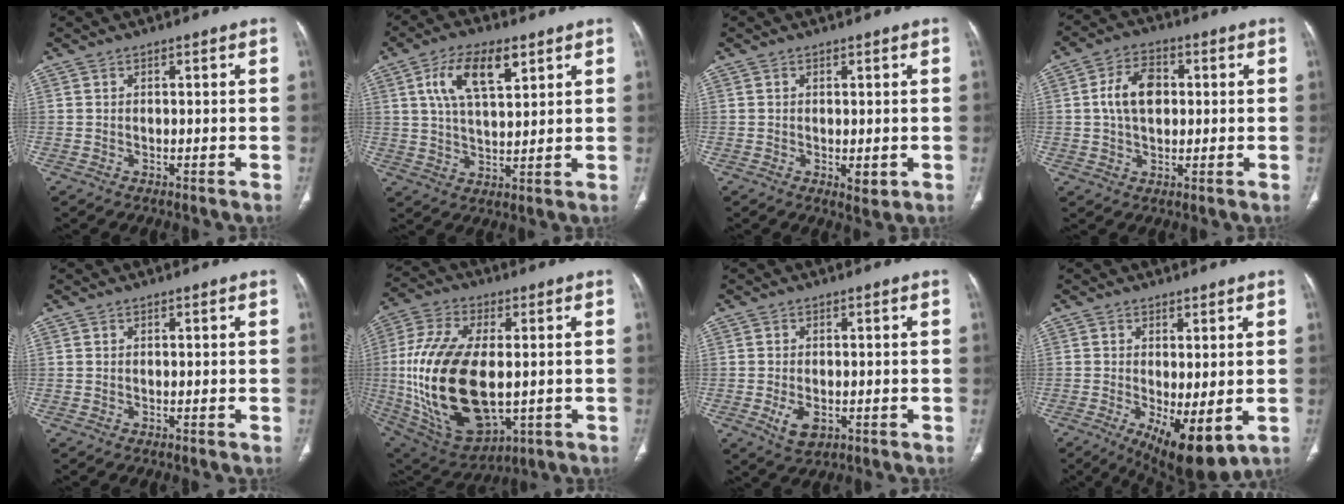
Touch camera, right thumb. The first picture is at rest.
{"total": 11.0, "force": [4.8, 4.9, 8.6], "torque": [-0.152, -0.010, 0.090]}
{"total": 2.7, "force": [-0.5, 1.3, 2.3], "torque": [-0.029, -0.007, -0.001]}
{"total": 8.6, "force": [1.0, 5.7, 6.3], "torque": [-0.100, 0.011, 0.014]}
{"total": 0.0}
{"total": 24.5, "force": [-1.2, 13.0, 20.8], "torque": [-0.429, -0.013, 0.002]}
{"total": 4.5, "force": [-1.4, 2.7, 3.4], "torque": [-0.059, -0.003, -0.015]}
{"total": 10.2, "force": [-2.5, 3.9, 9.1], "torque": [-0.139, -0.022, -0.024]}